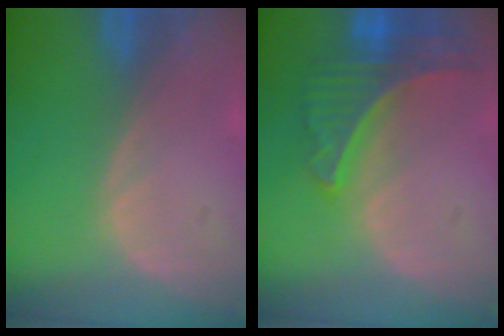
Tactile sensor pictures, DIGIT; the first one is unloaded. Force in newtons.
{"total": 8.5, "press": 7.4, "slide": 4.3}